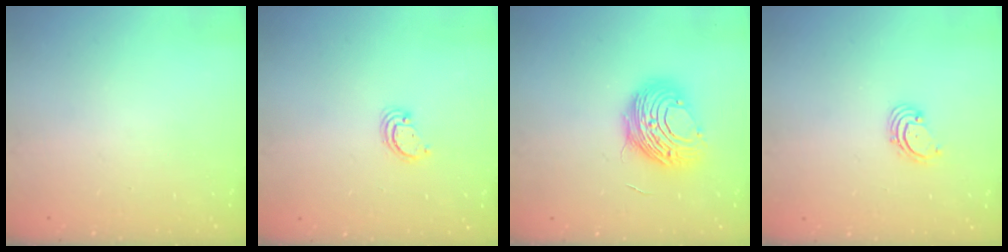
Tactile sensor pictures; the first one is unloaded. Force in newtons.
{"total": 2.3, "press": 2.3, "slide": 0.2}
{"total": 11.0, "press": 11.0, "slide": 0.6}
{"total": 1.9, "press": 1.8, "slide": 0.2}